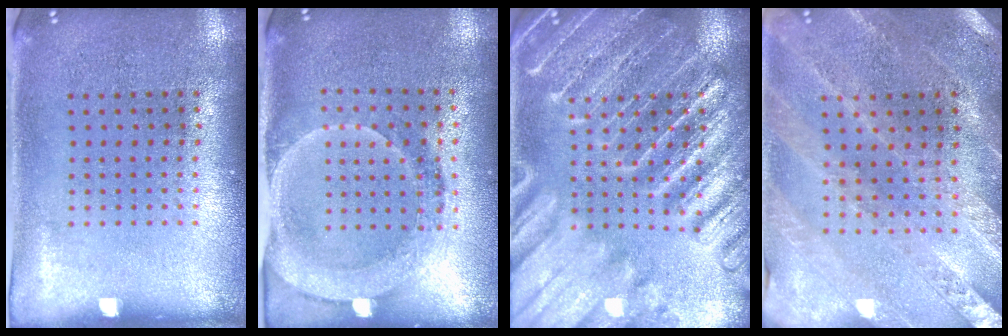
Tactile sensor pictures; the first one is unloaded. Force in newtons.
{"total": 1.8, "press": 1.6, "slide": 0.7}
{"total": 4.1, "press": 4.0, "slide": 0.5}
{"total": 1.0, "press": 1.0, "slide": 0.3}